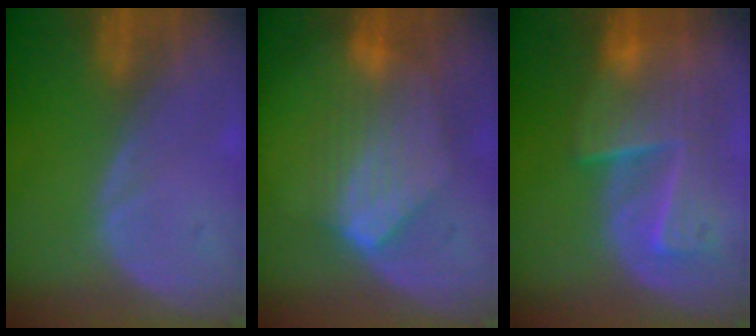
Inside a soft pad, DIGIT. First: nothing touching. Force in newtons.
{"total": 7.2, "press": 7.1, "slide": 1.2}
{"total": 9.3, "press": 8.3, "slide": 4.2}